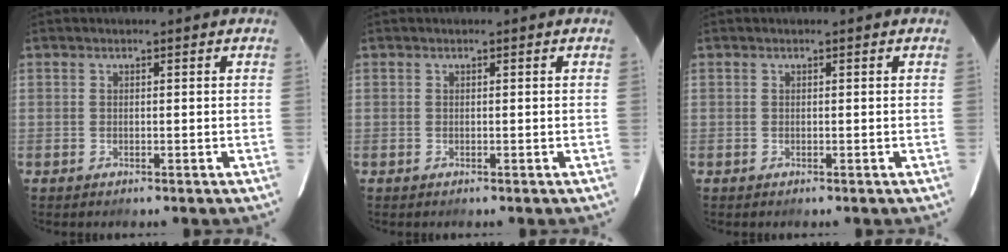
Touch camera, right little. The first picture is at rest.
{"total": 0.0}
{"total": 0.0}